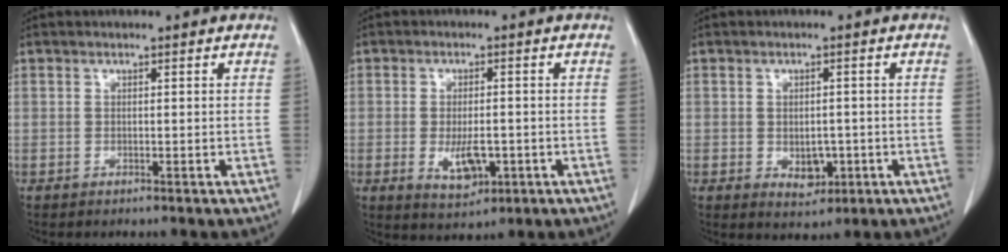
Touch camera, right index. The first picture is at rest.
{"total": 5.6, "force": [-1.5, 2.5, 4.7], "torque": [-0.081, -0.007, -0.014]}
{"total": 3.7, "force": [-1.0, 2.4, 2.6], "torque": [-0.033, -0.001, -0.002]}